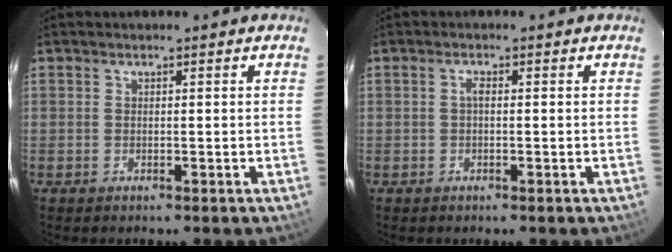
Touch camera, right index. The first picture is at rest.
{"total": 1.0, "force": [-0.1, 0.4, 0.9], "torque": [-0.018, 0.006, -0.003]}